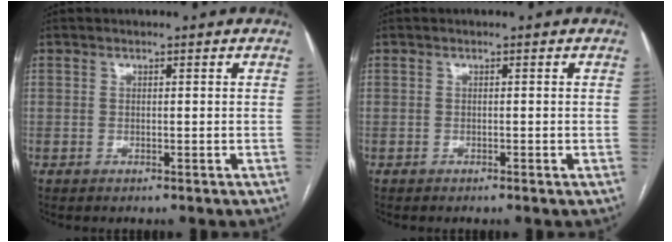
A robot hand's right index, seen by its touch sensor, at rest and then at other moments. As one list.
[{"total": 0.0}]